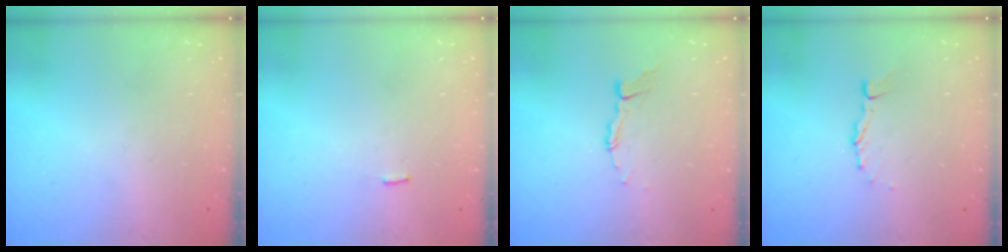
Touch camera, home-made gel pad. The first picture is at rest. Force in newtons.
{"total": 2.5, "press": 2.5, "slide": 0.1}
{"total": 3.3, "press": 3.3, "slide": 0.3}
{"total": 3.4, "press": 3.4, "slide": 0.2}